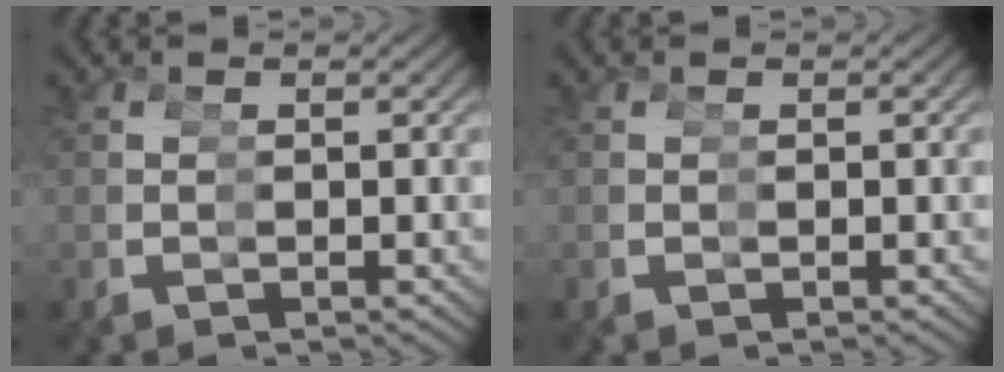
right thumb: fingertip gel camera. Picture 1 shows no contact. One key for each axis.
{"total": 0.0}